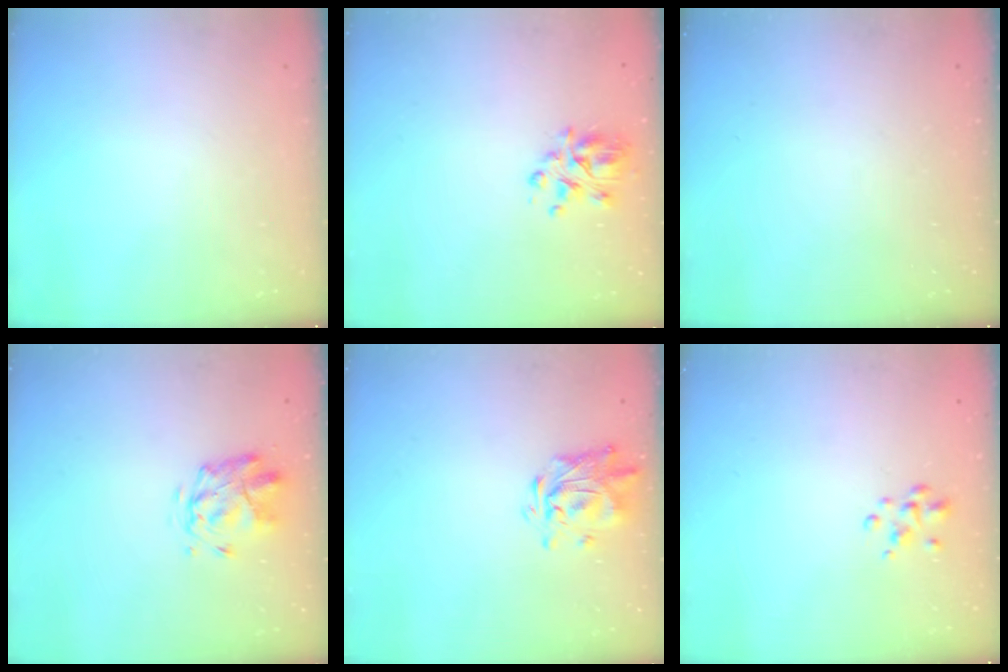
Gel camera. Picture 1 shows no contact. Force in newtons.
{"total": 6.4, "press": 6.0, "slide": 2.3}
{"total": 0.0}
{"total": 2.8, "press": 2.4, "slide": 1.5}
{"total": 1.5, "press": 1.5, "slide": 0.4}
{"total": 2.8, "press": 2.7, "slide": 0.6}